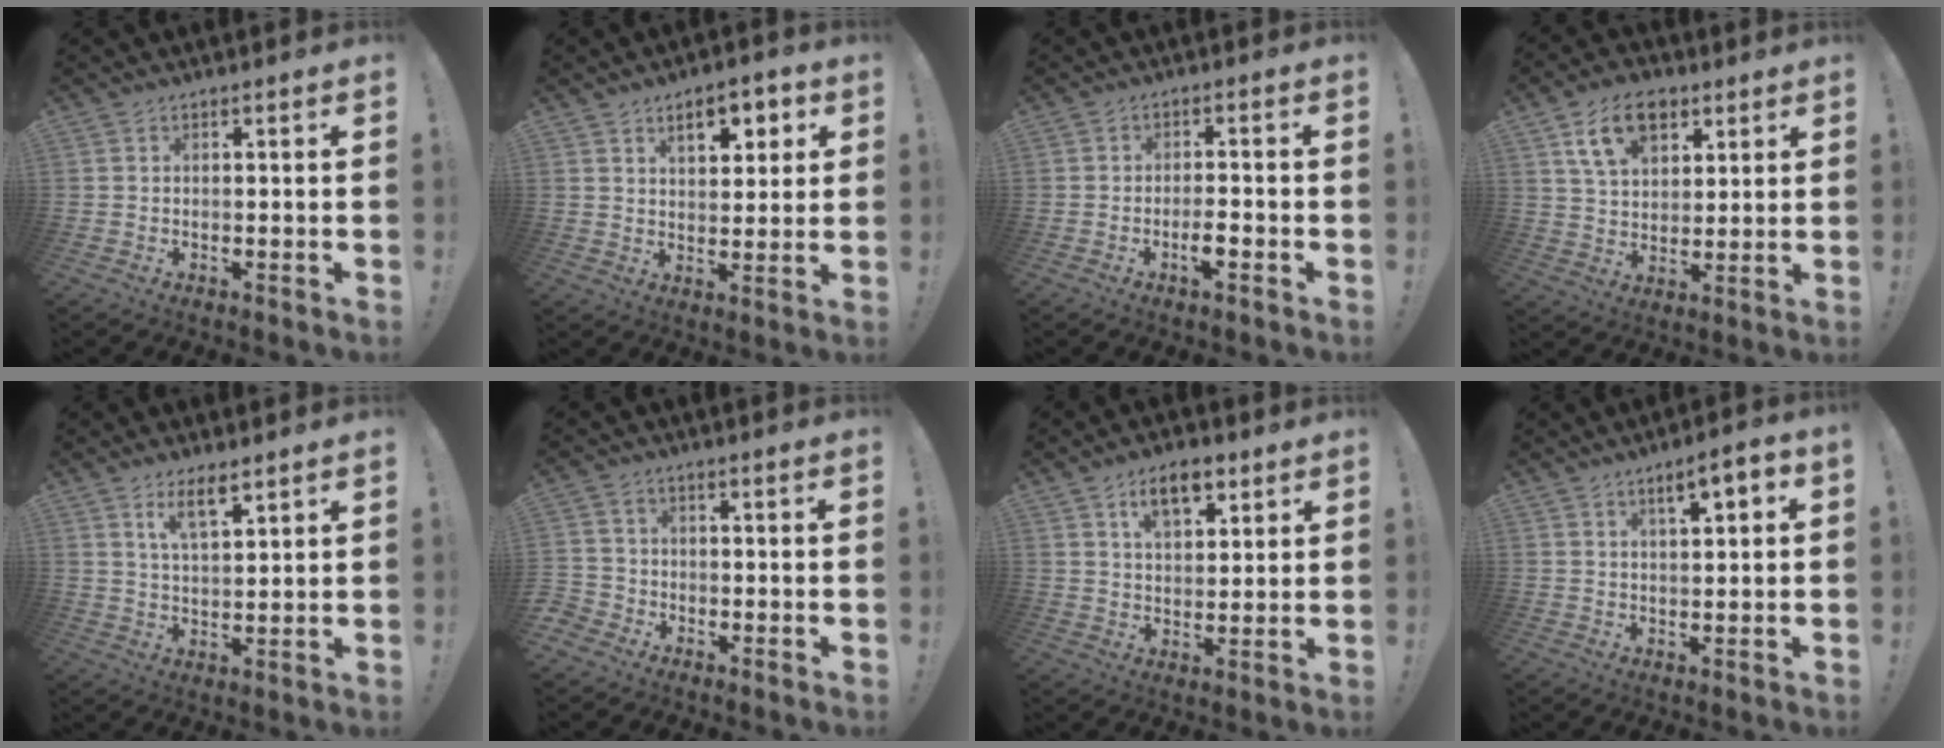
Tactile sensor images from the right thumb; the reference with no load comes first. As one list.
[{"total": 8.4, "force": [4.2, 4.2, 6.0], "torque": [-0.079, -0.010, 0.068]}, {"total": 3.9, "force": [-2.1, 0.9, 3.2], "torque": [-0.060, 0.005, -0.036]}, {"total": 13.0, "force": [6.9, 8.3, 7.3], "torque": [-0.117, -0.014, 0.129]}, {"total": 7.2, "force": [4.8, 2.1, 4.9], "torque": [-0.091, -0.017, 0.083]}, {"total": 3.7, "force": [-2.2, 2.8, 0.8], "torque": [-0.026, 0.011, -0.041]}, {"total": 9.1, "force": [5.1, 4.7, 5.8], "torque": [-0.085, -0.014, 0.091]}, {"total": 5.5, "force": [2.2, 1.4, 4.9], "torque": [-0.073, -0.007, 0.030]}]